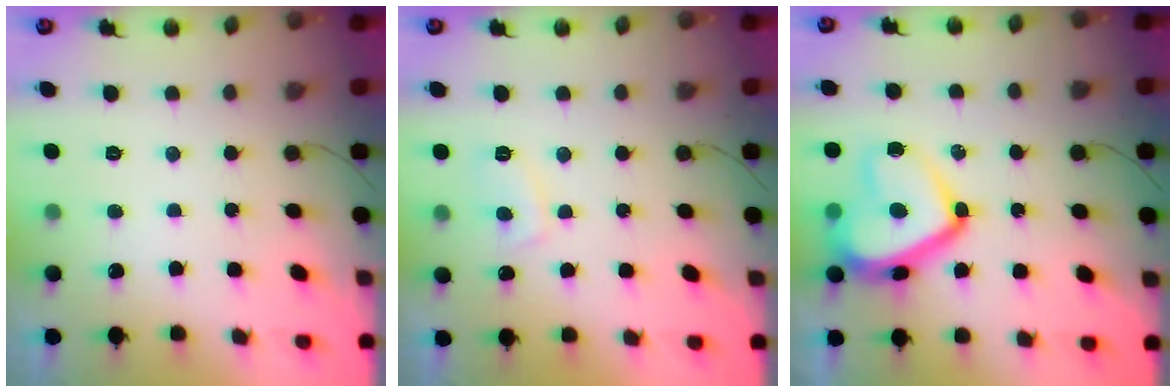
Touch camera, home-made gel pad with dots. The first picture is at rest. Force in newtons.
{"total": 4.1, "press": 4.0, "slide": 0.8}
{"total": 16.7, "press": 16.6, "slide": 1.5}